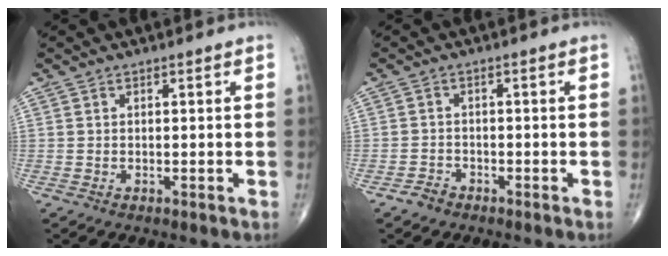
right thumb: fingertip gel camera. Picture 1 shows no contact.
{"total": 2.1, "force": [-1.6, 1.4, 0.3], "torque": [-0.008, 0.007, -0.029]}